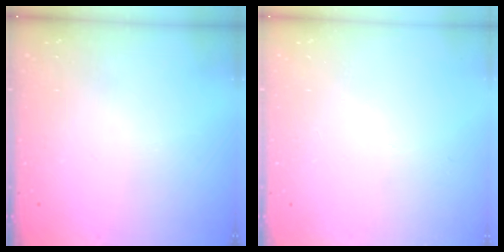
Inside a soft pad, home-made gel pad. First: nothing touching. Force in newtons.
{"total": 0.0}